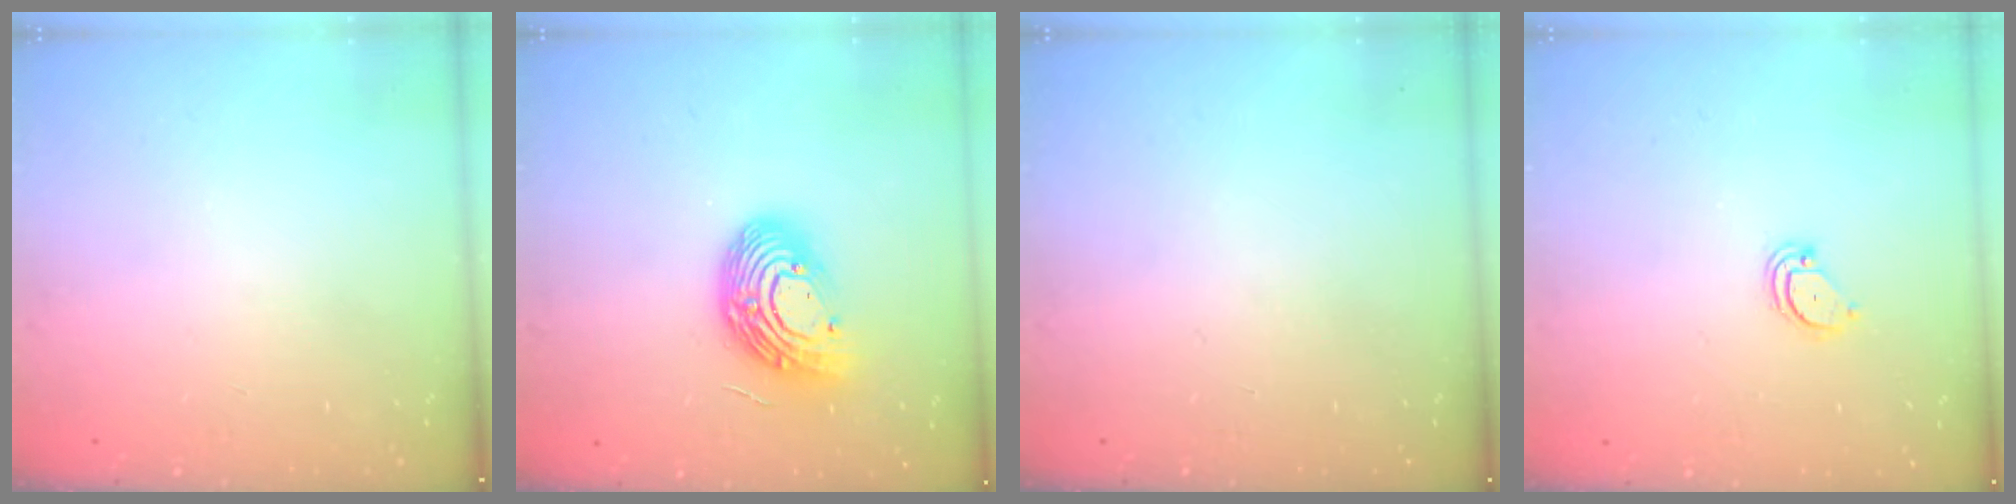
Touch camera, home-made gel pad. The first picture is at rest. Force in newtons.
{"total": 14.7, "press": 14.7, "slide": 1.0}
{"total": 0.0}
{"total": 2.4, "press": 2.4, "slide": 0.2}